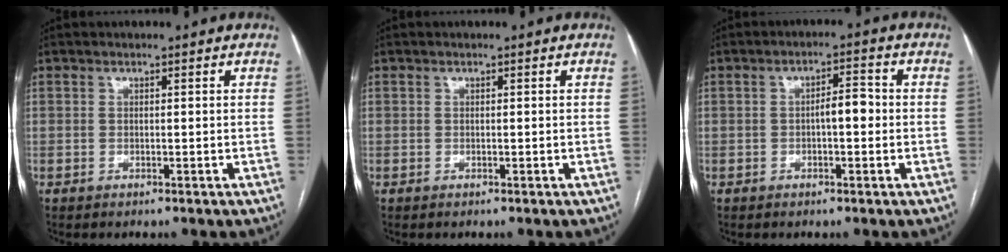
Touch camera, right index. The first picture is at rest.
{"total": 0.0}
{"total": 3.6, "force": [-0.4, 1.1, 3.4], "torque": [-0.050, 0.012, -0.007]}